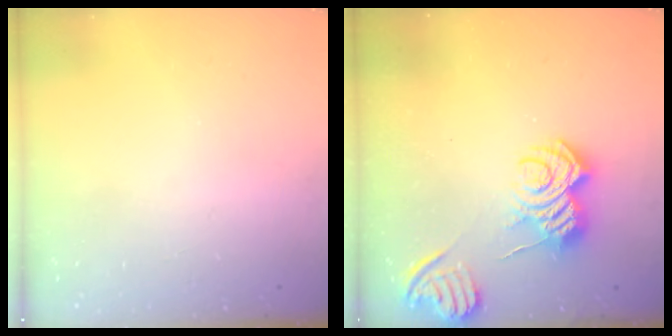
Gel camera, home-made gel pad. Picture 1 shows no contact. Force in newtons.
{"total": 8.2, "press": 8.2, "slide": 0.9}